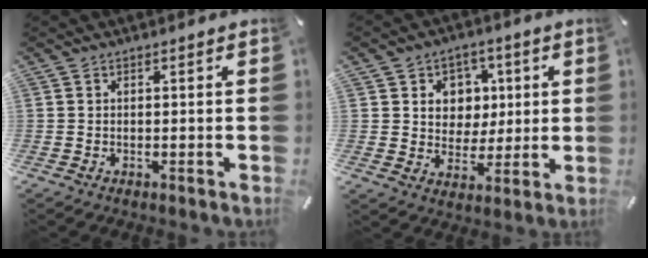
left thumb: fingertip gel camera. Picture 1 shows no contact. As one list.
[{"total": 8.0, "force": [1.7, 7.6, 1.6], "torque": [-0.023, -0.008, 0.031]}]